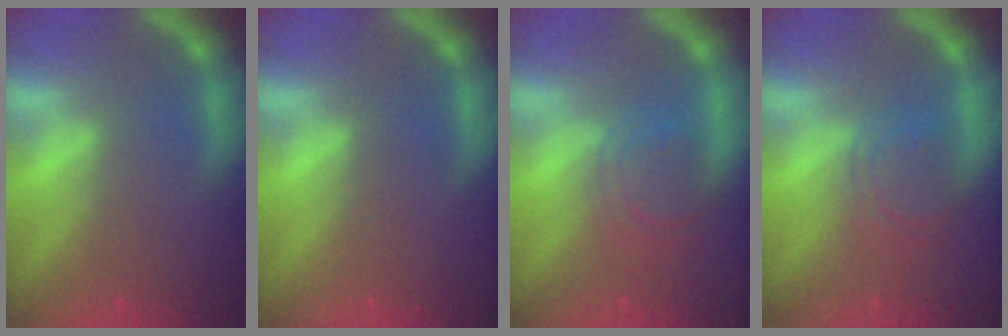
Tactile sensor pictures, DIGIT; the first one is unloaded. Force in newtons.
{"total": 0.0}
{"total": 4.5}
{"total": 4.0}